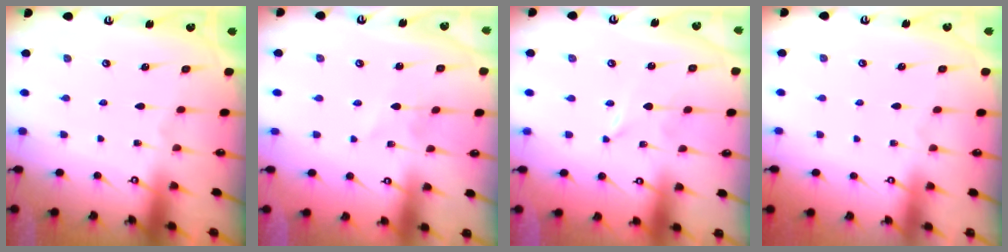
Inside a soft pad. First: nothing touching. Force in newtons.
{"total": 1.8, "press": 1.7, "slide": 0.2}
{"total": 0.0}
{"total": 0.0}